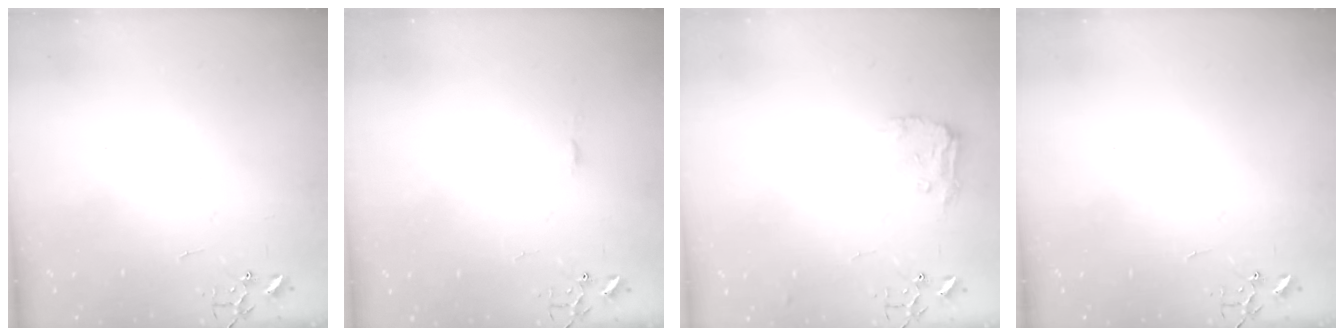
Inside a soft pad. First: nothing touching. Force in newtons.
{"total": 3.3, "press": 3.3, "slide": 0.4}
{"total": 9.8, "press": 9.8, "slide": 0.6}
{"total": 0.0}